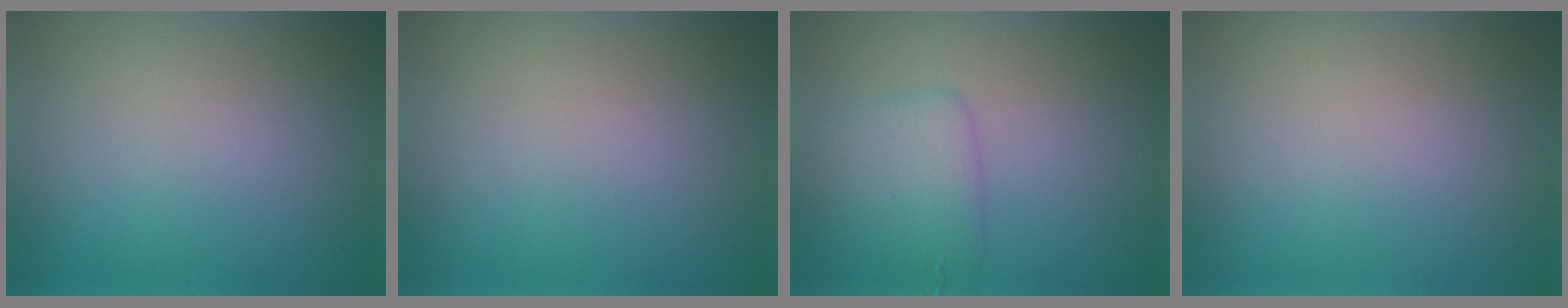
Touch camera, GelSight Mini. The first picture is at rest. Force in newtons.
{"total": 0.0}
{"total": 3.0, "press": 3.0, "slide": 0.2}
{"total": 0.0}